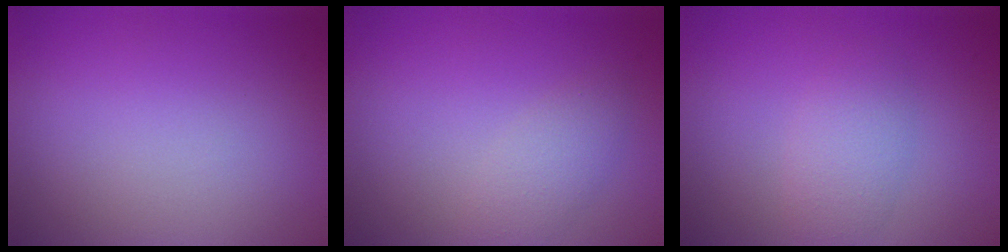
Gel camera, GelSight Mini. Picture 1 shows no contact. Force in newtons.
{"total": 1.9, "press": 1.9, "slide": 0.1}
{"total": 2.3, "press": 2.3, "slide": 0.1}